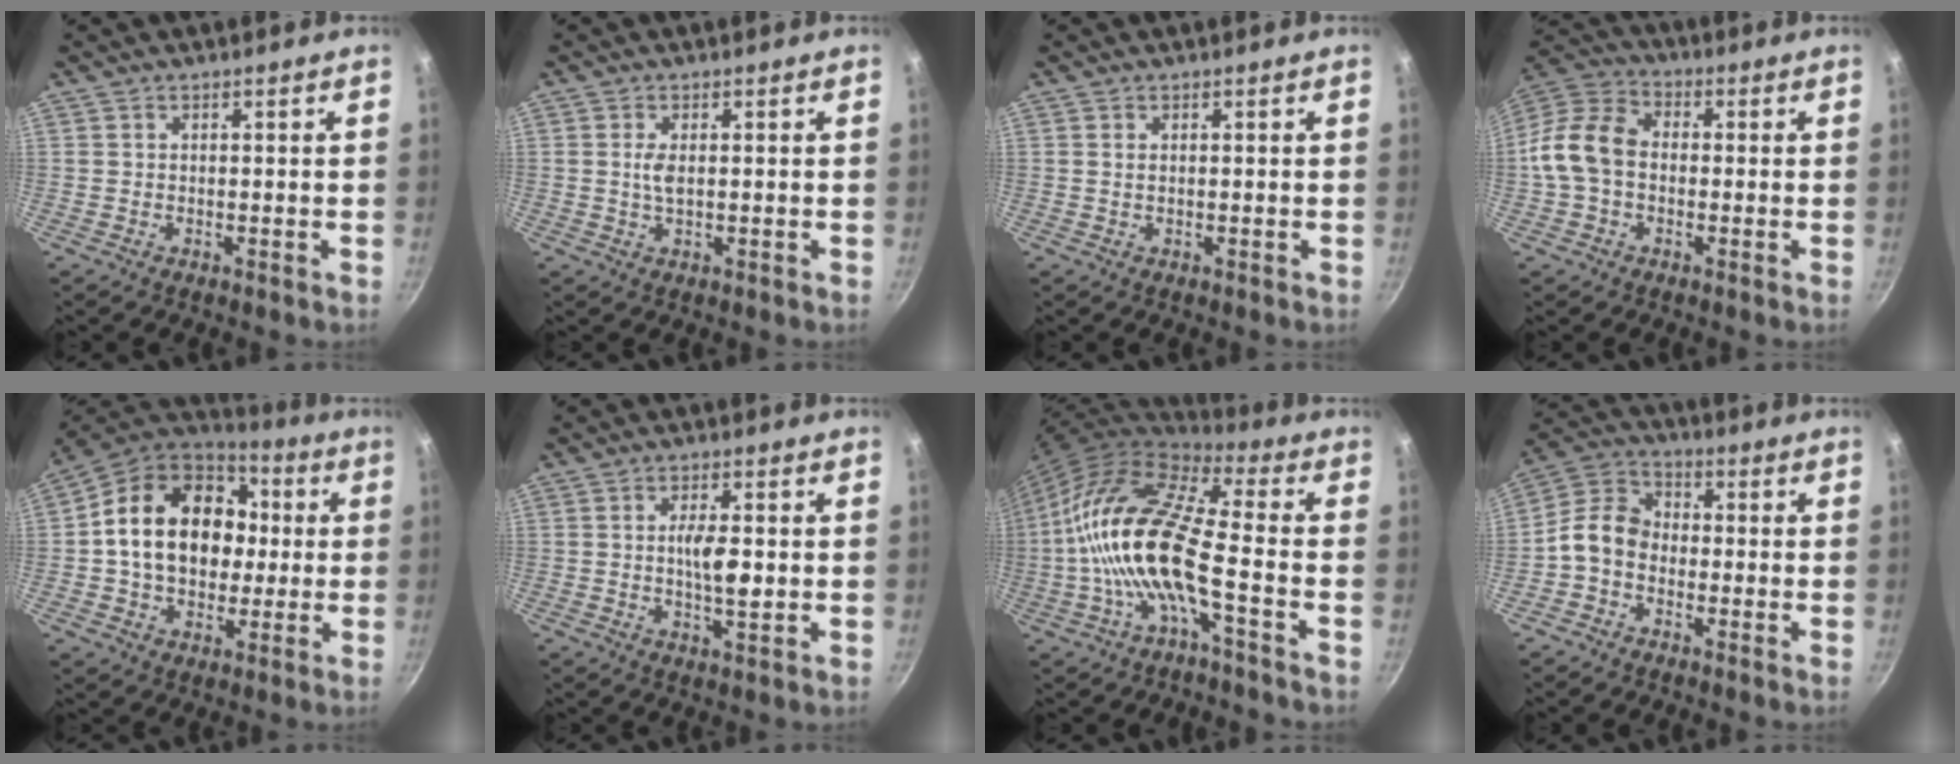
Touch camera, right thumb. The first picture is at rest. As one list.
[{"total": 2.5, "force": [0.3, 1.1, 2.2], "torque": [-0.045, 0.000, 0.007]}, {"total": 0.8, "force": [0.2, 0.4, 0.7], "torque": [-0.013, 0.000, 0.004]}, {"total": 11.3, "force": [-0.9, 8.3, 7.6], "torque": [-0.128, 0.033, -0.036]}, {"total": 21.4, "force": [1.8, 16.0, 14.1], "torque": [-0.217, 0.030, 0.023]}, {"total": 5.8, "force": [0.0, 1.9, 5.5], "torque": [-0.093, -0.002, -0.001]}, {"total": 17.6, "force": [-3.3, 5.1, 16.5], "torque": [-0.320, 0.036, -0.080]}, {"total": 8.0, "force": [-2.2, 6.1, 4.7], "torque": [-0.075, 0.039, -0.067]}]